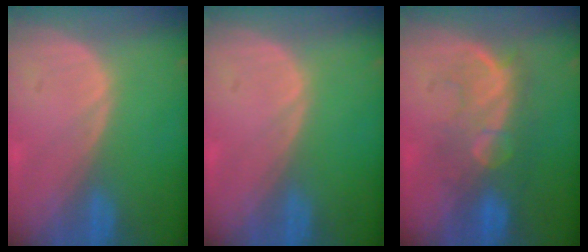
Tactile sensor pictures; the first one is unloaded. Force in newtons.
{"total": 0.0}
{"total": 8.2, "press": 8.0, "slide": 1.9}